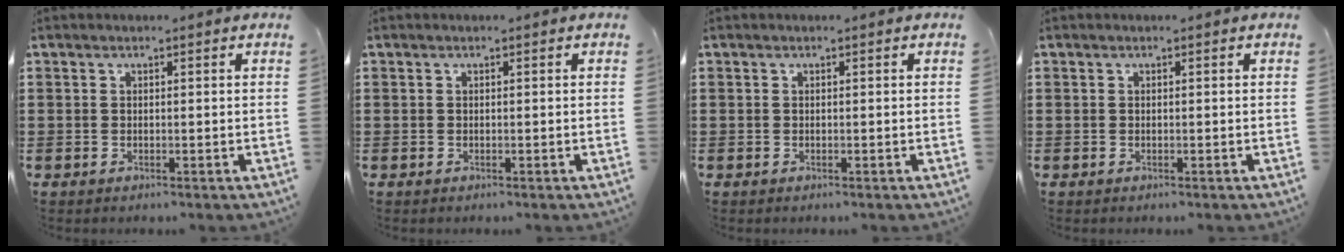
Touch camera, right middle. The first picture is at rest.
{"total": 0.0}
{"total": 0.0}
{"total": 0.0}